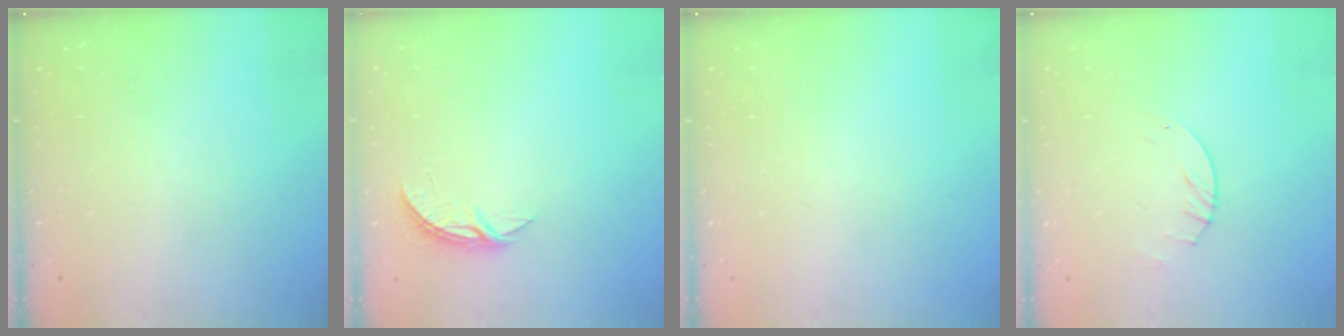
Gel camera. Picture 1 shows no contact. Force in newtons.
{"total": 3.7, "press": 3.7, "slide": 0.3}
{"total": 0.0}
{"total": 2.8, "press": 2.8, "slide": 0.4}